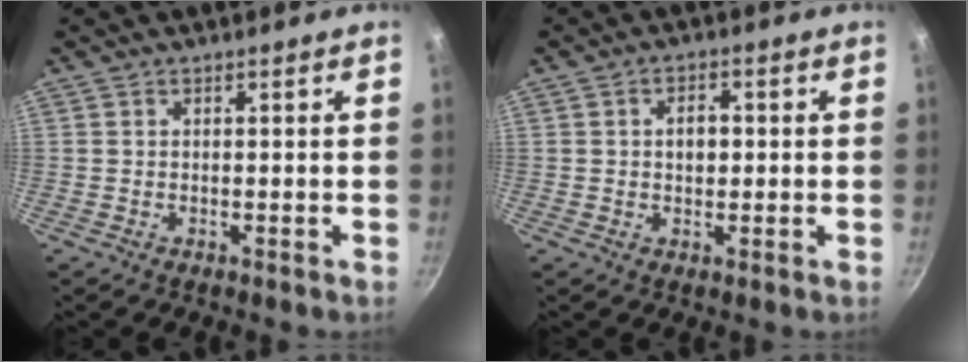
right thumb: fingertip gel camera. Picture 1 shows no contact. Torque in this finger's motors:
{"motor_torque": [-0.25, 0.15, 0.11, 0.20, 0.05]}